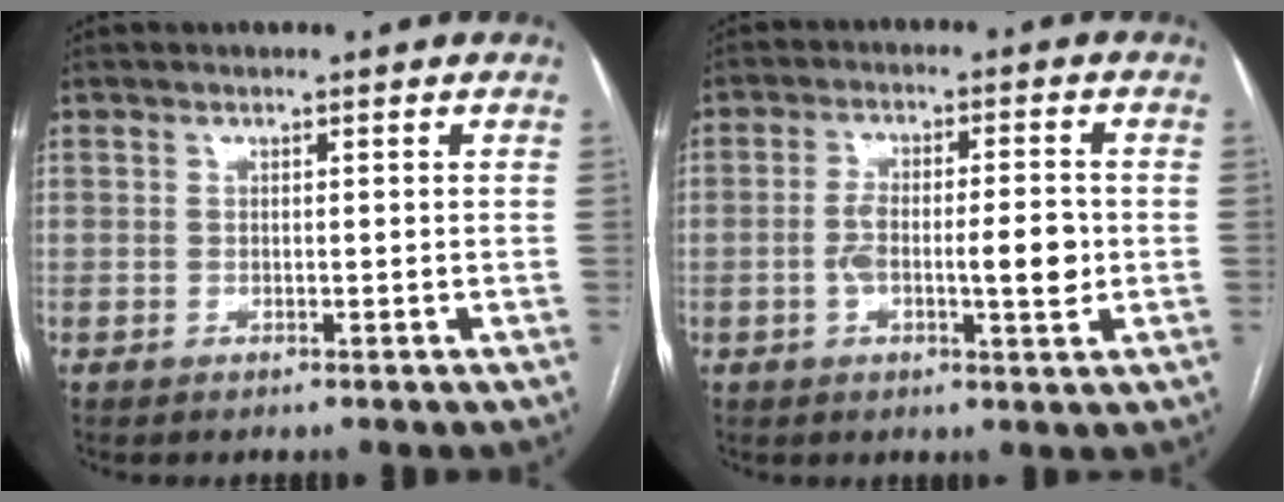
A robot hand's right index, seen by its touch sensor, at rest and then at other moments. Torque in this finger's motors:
{"motor_torque": [1.29, -0.01, 0.51, 0.12]}